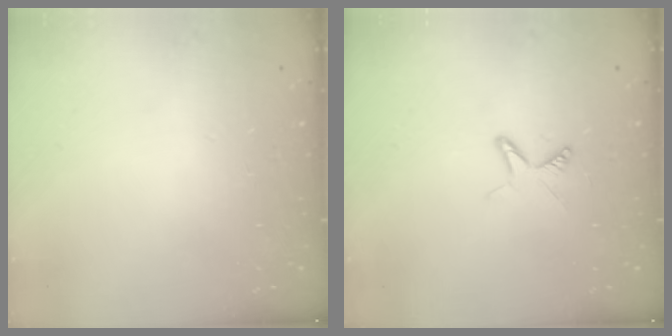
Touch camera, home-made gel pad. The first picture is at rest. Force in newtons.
{"total": 5.7, "press": 5.7, "slide": 0.6}